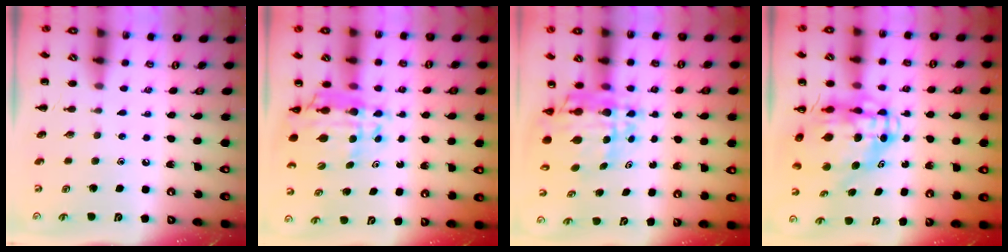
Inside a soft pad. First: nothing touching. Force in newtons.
{"total": 10.3, "press": 9.8, "slide": 3.2}
{"total": 9.9, "press": 9.5, "slide": 2.7}
{"total": 11.3, "press": 10.9, "slide": 2.8}